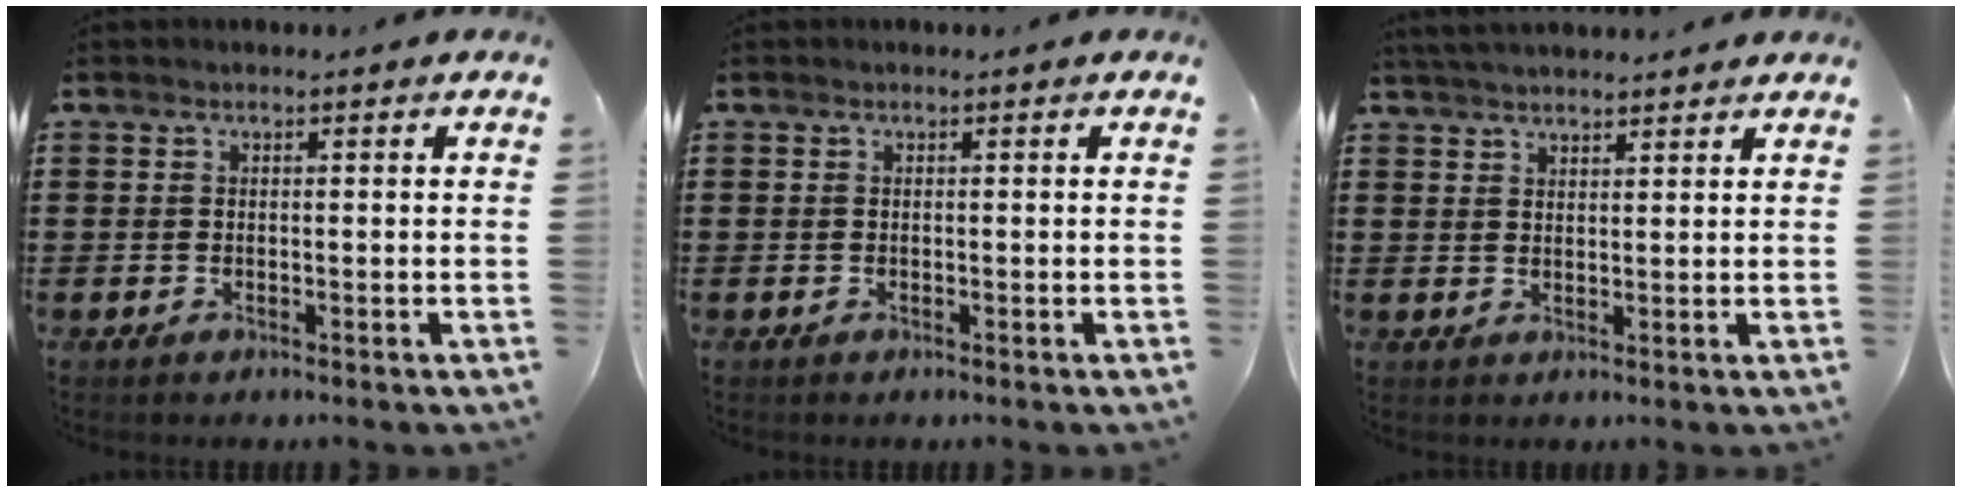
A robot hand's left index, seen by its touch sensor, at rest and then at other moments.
{"total": 0.0}
{"total": 3.3, "force": [3.2, 0.1, 0.8], "torque": [-0.023, -0.003, 0.062]}